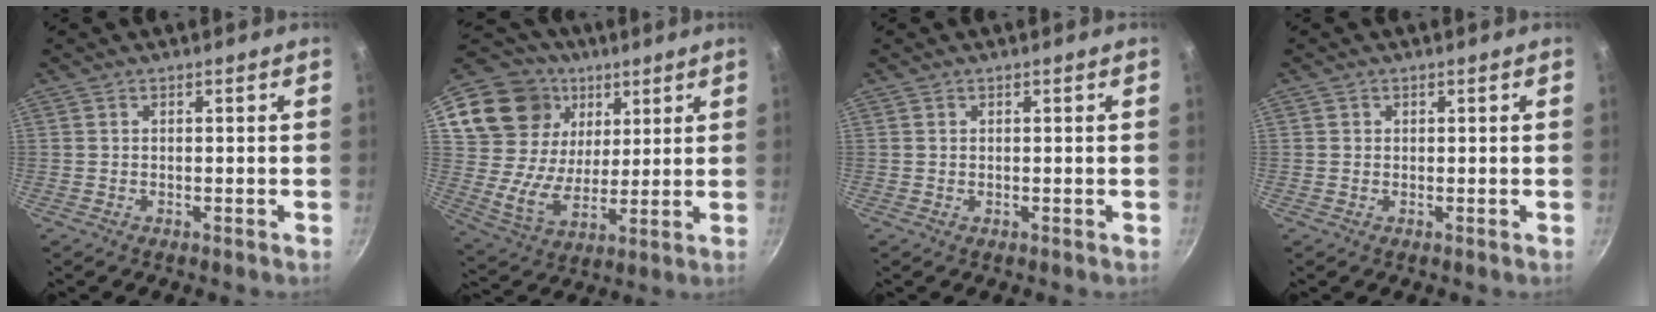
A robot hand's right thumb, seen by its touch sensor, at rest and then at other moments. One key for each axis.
{"total": 19.7, "fx": 9.0, "fy": 15.2, "fz": 8.7, "tx": -0.144, "ty": -0.015, "tz": 0.169}
{"total": 0.0}
{"total": 0.5, "fx": 0.1, "fy": 0.5, "fz": 0.0, "tx": 0.004, "ty": 0.000, "tz": 0.000}